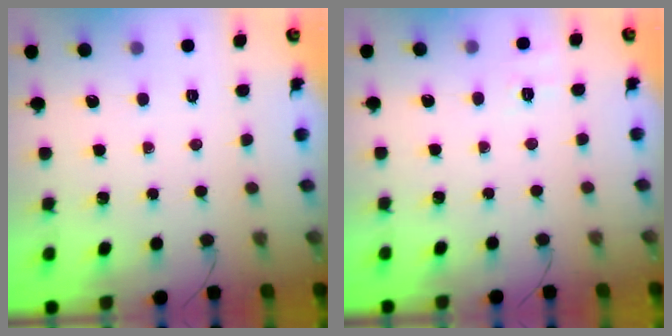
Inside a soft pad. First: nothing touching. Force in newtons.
{"total": 7.0, "press": 6.6, "slide": 2.2}